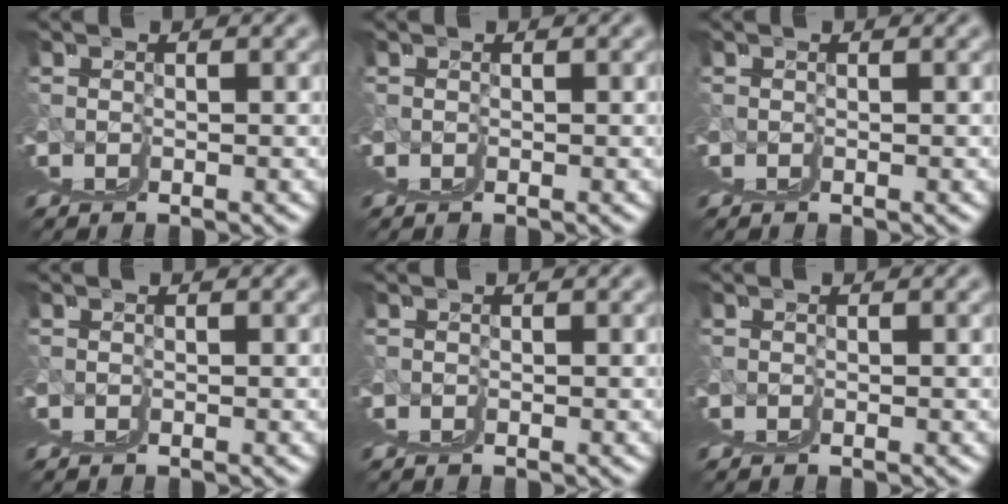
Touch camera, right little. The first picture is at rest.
{"total": 0.0}
{"total": 0.0}
{"total": 0.0}
{"total": 0.0}
{"total": 0.0}